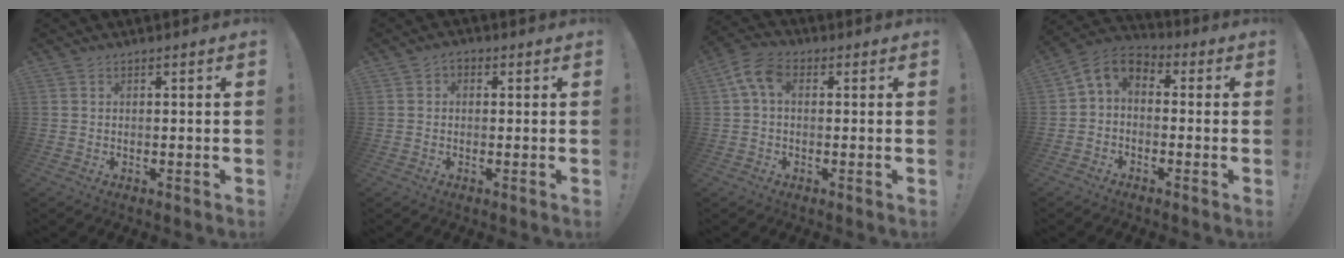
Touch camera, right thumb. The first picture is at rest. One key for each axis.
{"total": 2.0, "fx": -0.3, "fy": 1.6, "fz": 1.1, "tx": -0.021, "ty": 0.008, "tz": -0.006}
{"total": 7.1, "fx": 1.5, "fy": 4.2, "fz": 5.5, "tx": -0.115, "ty": 0.005, "tz": 0.031}
{"total": 6.0, "fx": -0.4, "fy": 4.4, "fz": 4.1, "tx": -0.081, "ty": 0.011, "tz": -0.004}